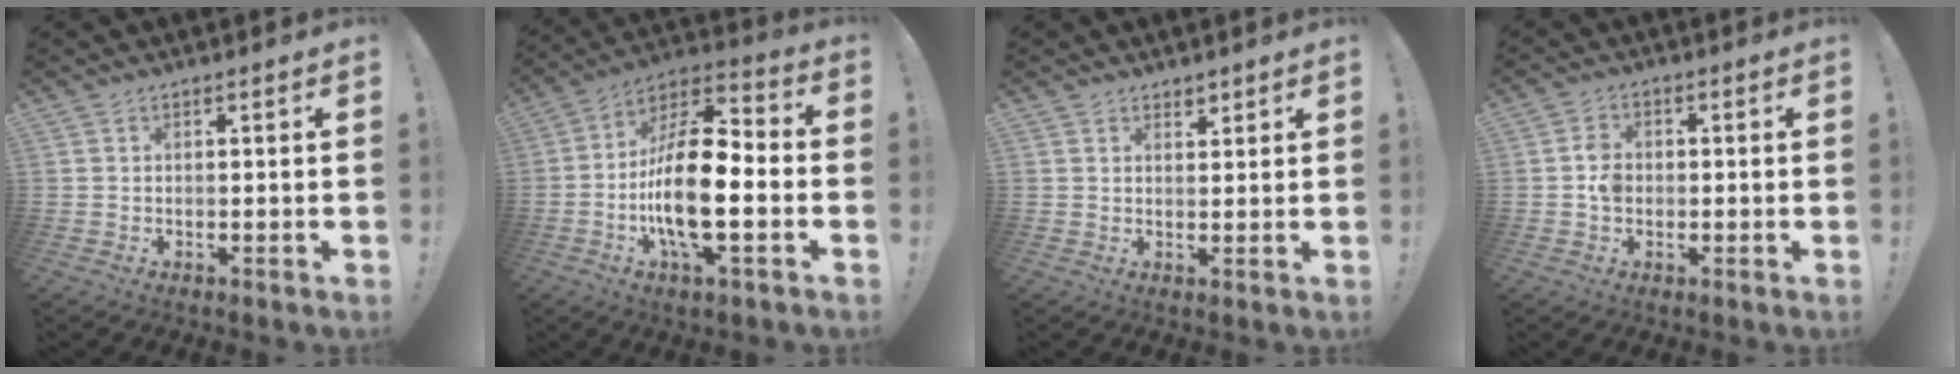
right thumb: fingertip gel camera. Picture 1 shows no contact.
{"total": 20.0, "force": [-3.9, 7.8, 18.0], "torque": [-0.347, 0.016, -0.065]}
{"total": 2.2, "force": [1.8, 1.2, 0.4], "torque": [0.010, -0.015, 0.031]}
{"total": 4.3, "force": [-0.7, 3.3, 2.7], "torque": [-0.033, 0.007, -0.014]}